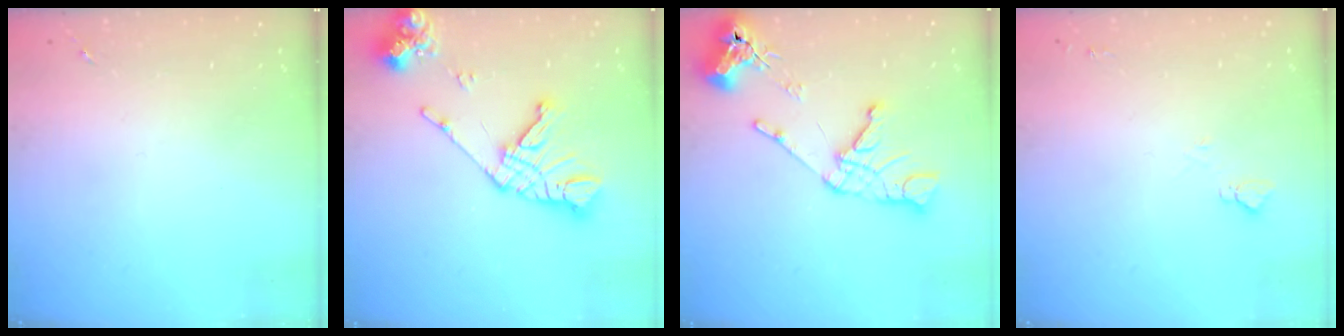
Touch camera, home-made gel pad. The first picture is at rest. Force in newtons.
{"total": 16.6, "press": 16.5, "slide": 2.0}
{"total": 14.1, "press": 14.0, "slide": 1.6}
{"total": 4.4, "press": 4.3, "slide": 0.6}